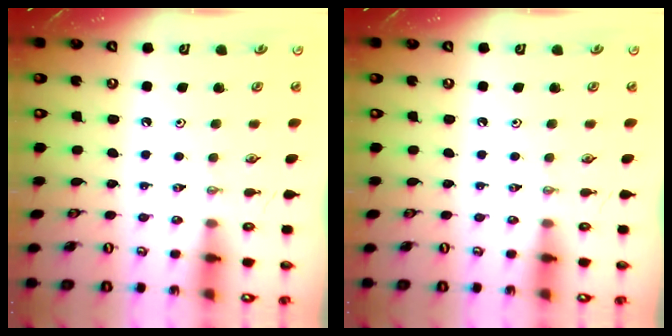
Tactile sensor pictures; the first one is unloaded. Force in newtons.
{"total": 0.0}